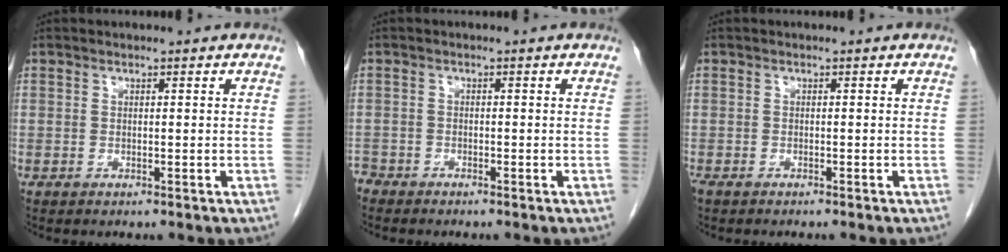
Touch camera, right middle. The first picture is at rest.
{"total": 2.1, "force": [-2.0, 0.6, -0.2], "torque": [0.005, -0.004, -0.041]}
{"total": 1.7, "force": [-1.5, 0.2, 0.8], "torque": [-0.016, -0.004, -0.022]}